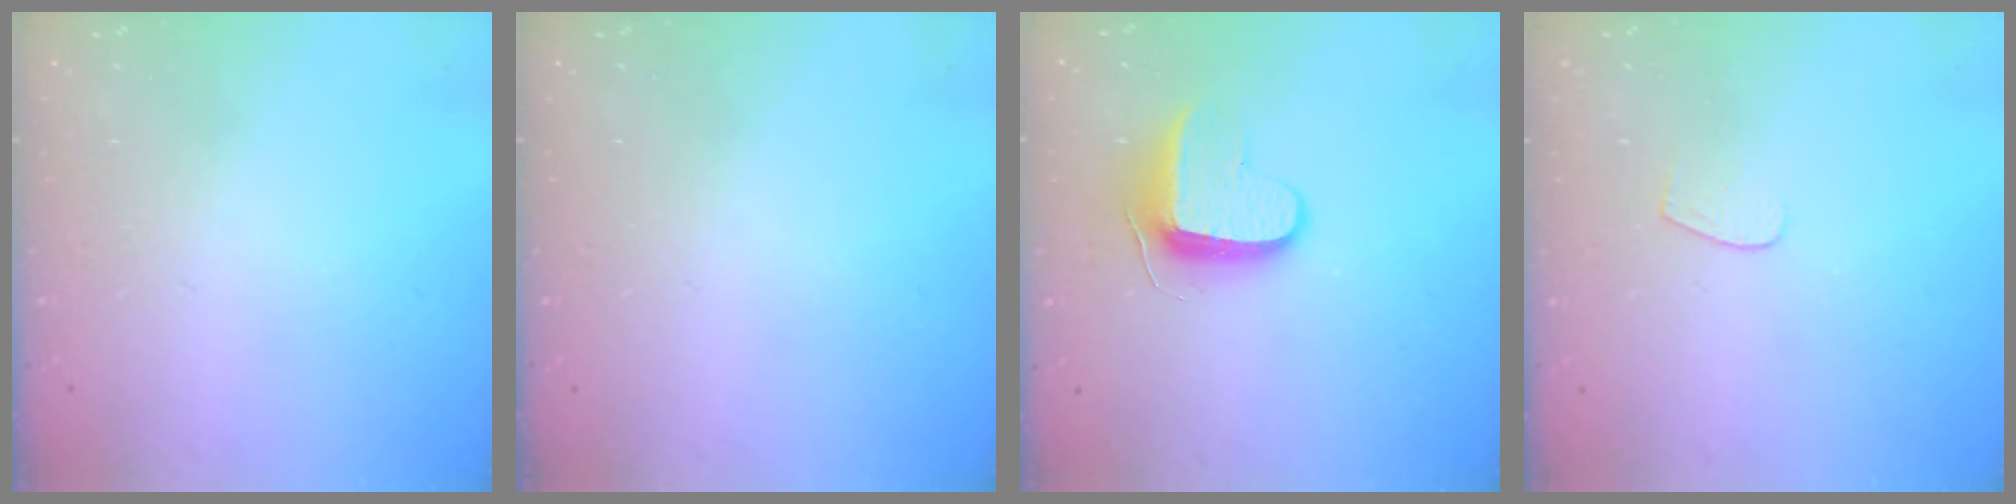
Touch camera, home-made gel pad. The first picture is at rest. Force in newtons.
{"total": 0.0}
{"total": 9.1, "press": 9.1, "slide": 1.0}
{"total": 3.7, "press": 3.7, "slide": 0.3}